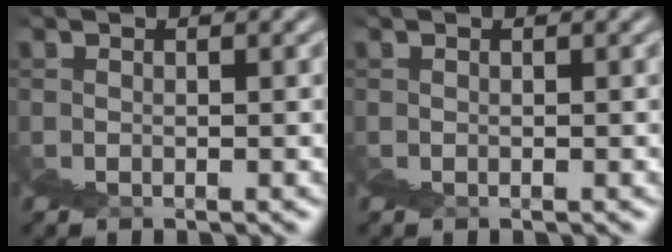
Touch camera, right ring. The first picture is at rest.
{"total": 0.0}